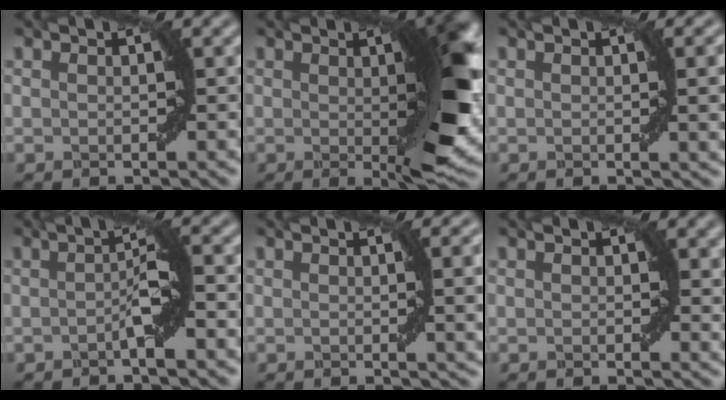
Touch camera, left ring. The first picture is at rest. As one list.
[{"total": 6.9, "force": [0.4, 1.3, 6.8], "torque": [-0.085, -0.005, 0.012]}, {"total": 3.3, "force": [0.4, 0.7, 3.2], "torque": [-0.034, 0.003, 0.007]}, {"total": 2.6, "force": [-0.6, 0.1, 2.5], "torque": [-0.041, 0.009, -0.013]}, {"total": 4.8, "force": [0.7, 1.3, 4.5], "torque": [-0.044, 0.005, 0.010]}, {"total": 1.9, "force": [0.8, 1.0, 1.4], "torque": [-0.011, -0.005, 0.012]}]